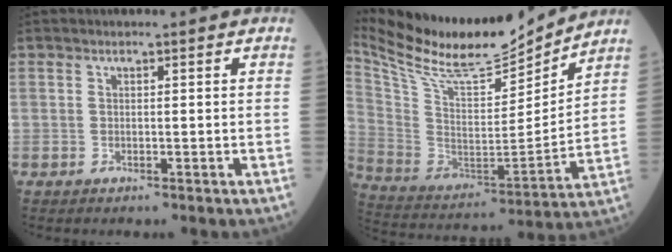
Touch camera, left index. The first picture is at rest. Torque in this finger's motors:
{"motor_torque": [0.94, -1.20, 0.09, 0.05]}